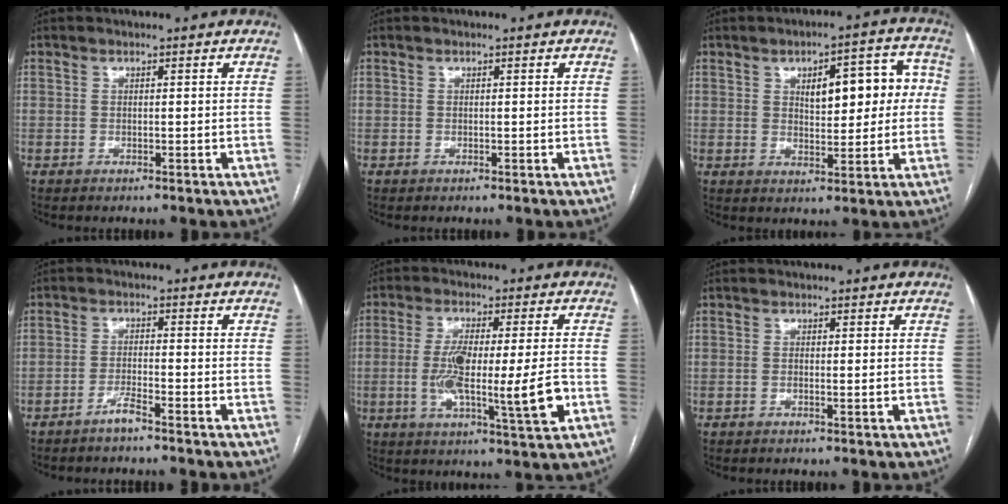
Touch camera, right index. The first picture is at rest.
{"total": 0.0}
{"total": 9.8, "force": [1.9, 4.1, 8.7], "torque": [-0.107, 0.031, 0.029]}
{"total": 2.7, "force": [-2.2, -0.1, 1.5], "torque": [-0.033, -0.001, -0.044]}
{"total": 12.8, "force": [-2.3, 1.2, 12.5], "torque": [-0.216, -0.008, -0.035]}
{"total": 0.9, "force": [0.1, 0.2, 0.9], "torque": [-0.017, 0.001, 0.004]}